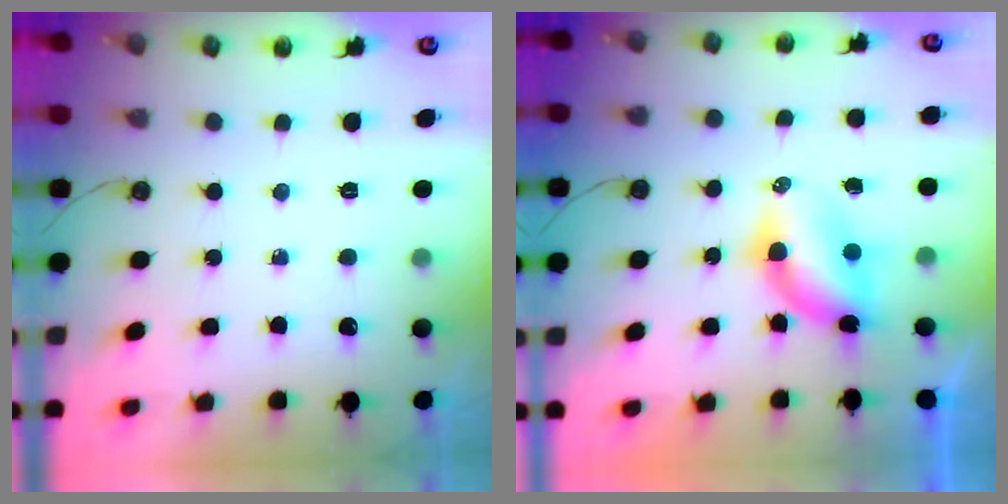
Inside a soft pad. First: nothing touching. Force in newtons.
{"total": 5.9, "press": 5.9, "slide": 0.4}